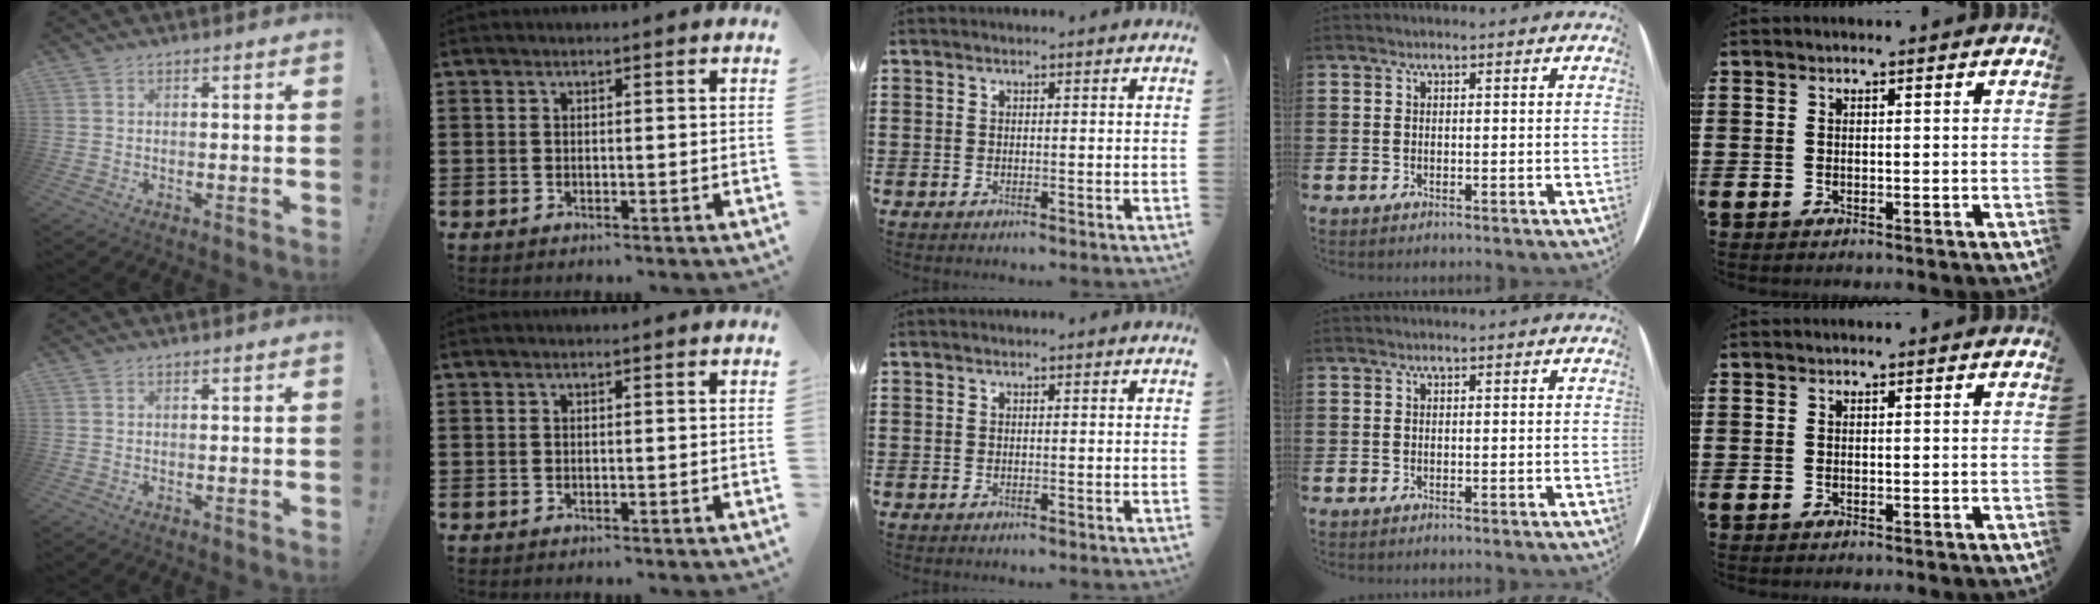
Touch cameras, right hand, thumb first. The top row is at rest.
{}